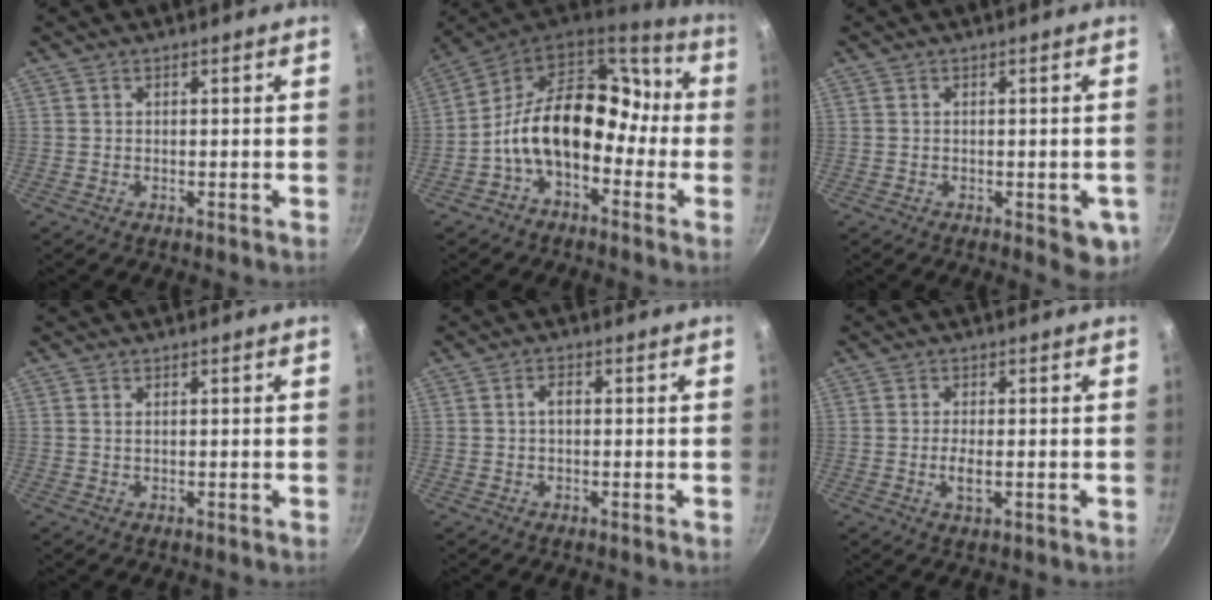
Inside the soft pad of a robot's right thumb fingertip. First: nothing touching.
{"total": 18.9, "force": [-3.3, 12.6, 13.7], "torque": [-0.179, 0.072, -0.077]}
{"total": 6.2, "force": [-1.8, 2.5, 5.3], "torque": [-0.044, -0.001, -0.020]}
{"total": 0.8, "force": [0.2, 0.4, 0.7], "torque": [-0.013, 0.000, 0.003]}
{"total": 1.8, "force": [0.0, 1.1, 1.5], "torque": [-0.027, 0.010, -0.002]}
{"total": 3.1, "force": [-0.6, 1.1, 2.9], "torque": [-0.063, -0.003, -0.013]}